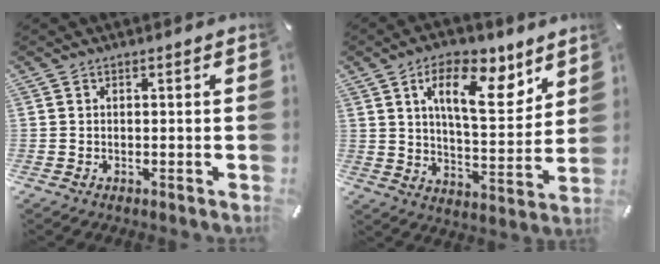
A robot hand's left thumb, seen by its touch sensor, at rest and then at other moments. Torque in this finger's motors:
{"motor_torque": [2.06, 1.99, 0.40, -0.42, 0.17]}